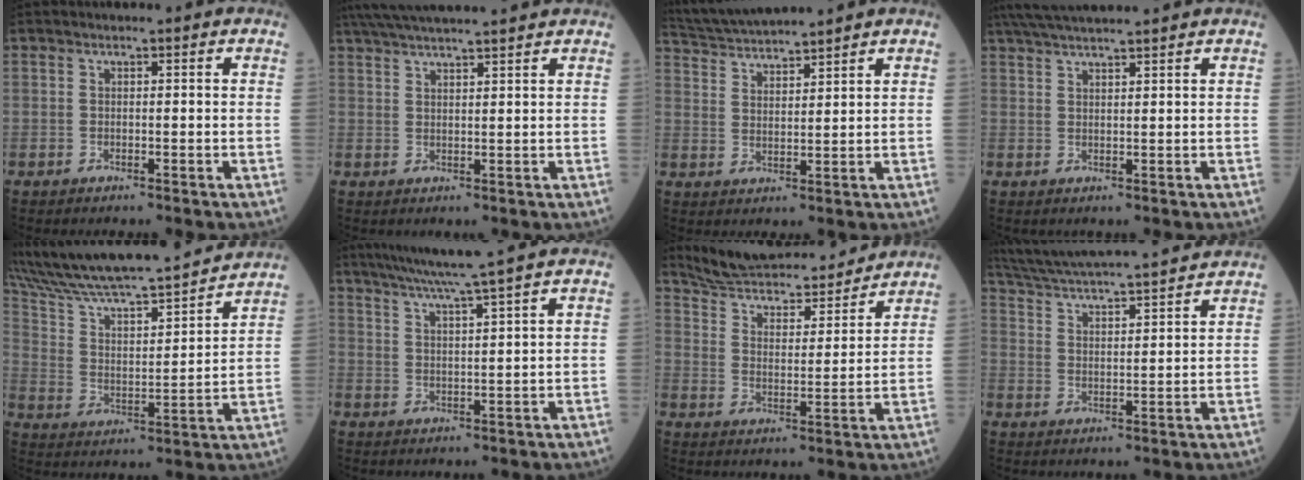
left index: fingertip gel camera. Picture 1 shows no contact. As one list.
[{"total": 13.9, "force": [12.5, 0.3, 6.0], "torque": [-0.113, 0.036, 0.190]}, {"total": 10.5, "force": [9.9, -0.1, 3.5], "torque": [-0.076, 0.029, 0.179]}, {"total": 9.9, "force": [8.9, 0.0, 4.3], "torque": [-0.079, 0.035, 0.141]}, {"total": 21.9, "force": [19.3, 2.1, 10.2], "torque": [-0.177, 0.015, 0.311]}, {"total": 10.4, "force": [8.6, -2.1, 5.5], "torque": [-0.094, 0.006, 0.132]}, {"total": 17.9, "force": [16.8, 2.9, 5.3], "torque": [-0.082, 0.000, 0.251]}, {"total": 19.4, "force": [18.0, 0.1, 7.2], "torque": [-0.139, 0.014, 0.273]}]